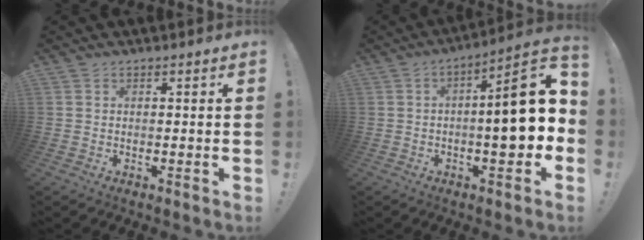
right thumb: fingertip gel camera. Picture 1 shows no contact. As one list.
[{"total": 16.1, "force": [-0.2, 4.3, 15.5], "torque": [-0.206, 0.004, -0.007]}]